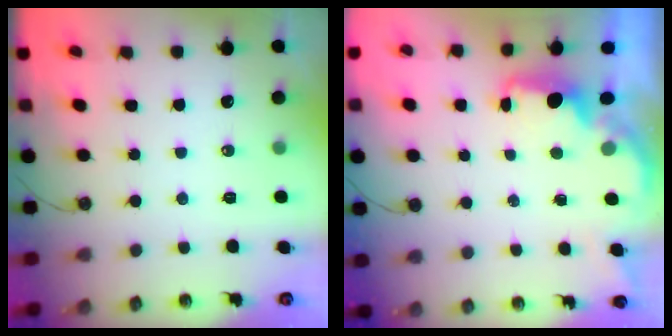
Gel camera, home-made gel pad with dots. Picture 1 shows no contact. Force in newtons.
{"total": 2.0, "press": 1.8, "slide": 0.8}